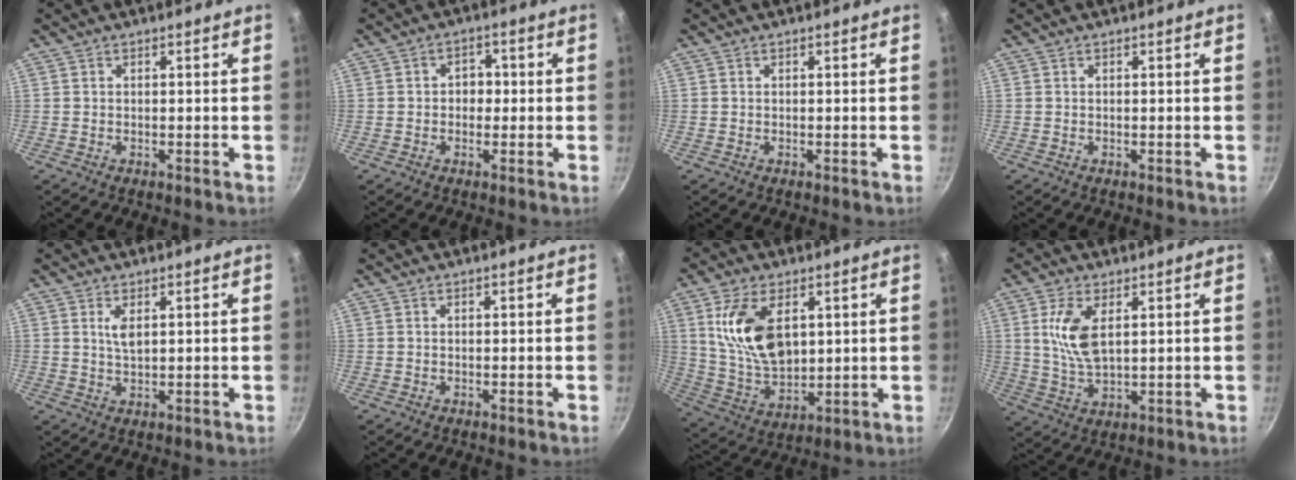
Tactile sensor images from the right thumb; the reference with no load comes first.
{"total": 3.5, "force": [-0.2, 3.0, 1.9], "torque": [-0.003, 0.009, -0.004]}
{"total": 0.0}
{"total": 0.0}
{"total": 2.9, "force": [1.1, 1.3, 2.4], "torque": [-0.046, -0.009, 0.025]}
{"total": 0.0}
{"total": 14.8, "force": [4.4, 8.7, 11.1], "torque": [-0.190, -0.027, 0.097]}
{"total": 8.8, "force": [2.5, 4.4, 7.1], "torque": [-0.142, -0.014, 0.056]}